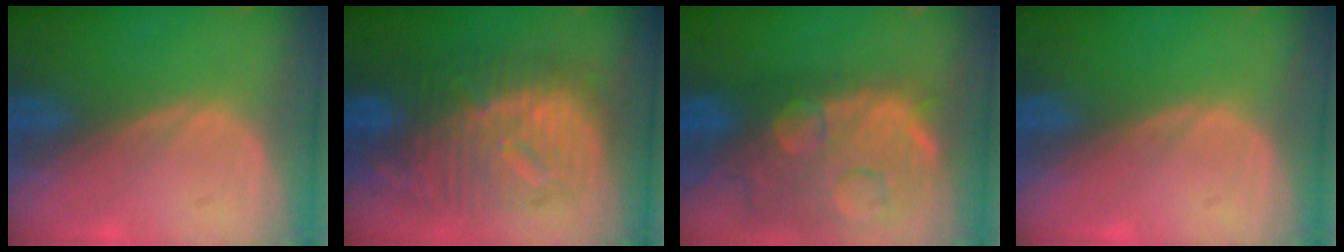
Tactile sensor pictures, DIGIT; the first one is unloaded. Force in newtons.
{"total": 12.3, "press": 12.3, "slide": 1.1}
{"total": 14.9, "press": 12.0, "slide": 8.9}
{"total": 0.0}